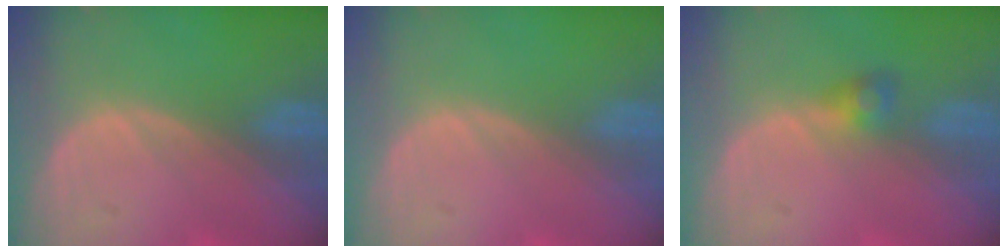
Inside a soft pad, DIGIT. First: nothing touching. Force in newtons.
{"total": 0.0}
{"total": 2.5, "press": 2.4, "slide": 0.7}